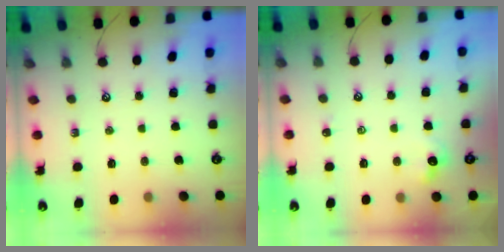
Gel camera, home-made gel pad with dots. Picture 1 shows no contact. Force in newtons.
{"total": 2.0, "press": 2.0, "slide": 0.3}